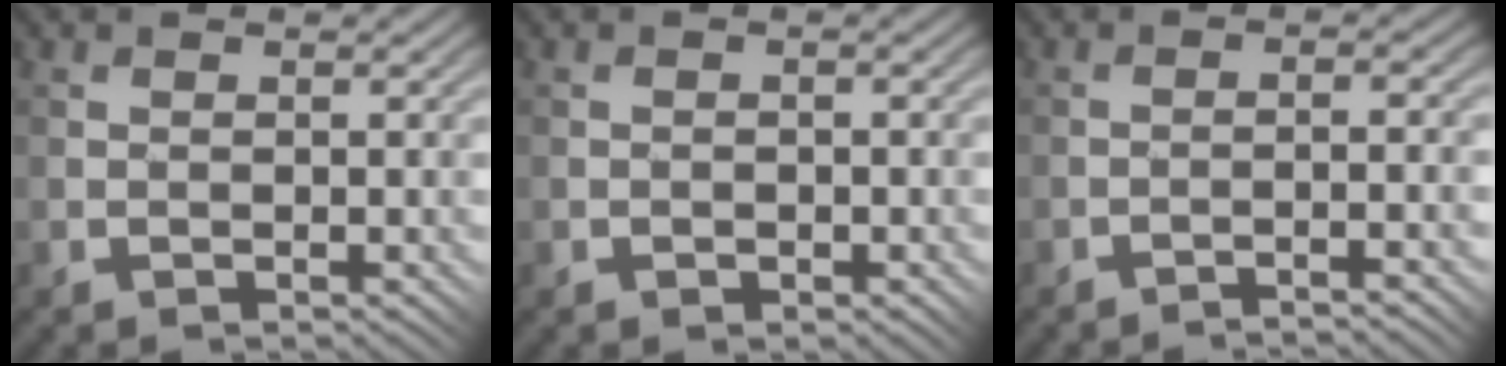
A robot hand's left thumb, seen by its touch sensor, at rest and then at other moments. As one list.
[{"total": 1.0, "force": [-0.5, 0.8, 0.3], "torque": [-0.002, 0.000, -0.010]}, {"total": 3.0, "force": [-2.1, -0.4, 2.1], "torque": [-0.030, 0.013, -0.042]}]